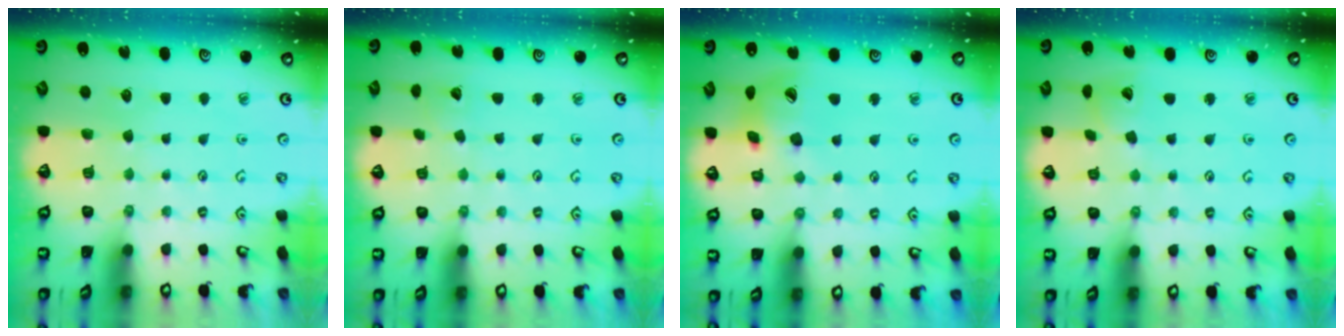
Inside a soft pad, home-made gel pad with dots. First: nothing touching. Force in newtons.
{"total": 2.7, "press": 2.7, "slide": 0.3}
{"total": 13.1, "press": 13.0, "slide": 1.8}
{"total": 5.5, "press": 5.5, "slide": 0.7}